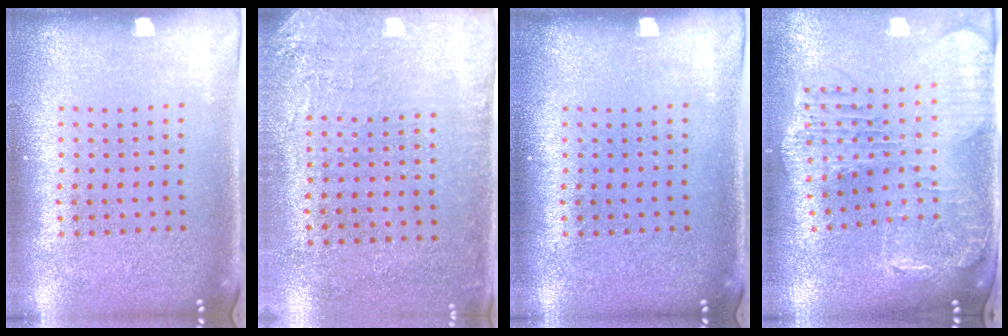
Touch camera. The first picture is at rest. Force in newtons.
{"total": 2.7, "press": 2.2, "slide": 1.5}
{"total": 0.0}
{"total": 2.1, "press": 1.9, "slide": 0.9}